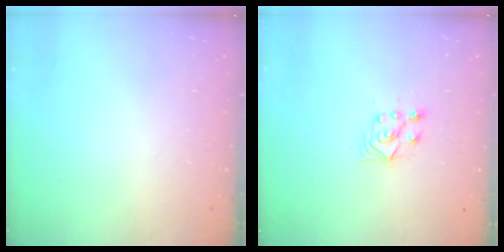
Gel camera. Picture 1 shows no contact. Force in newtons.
{"total": 4.4, "press": 4.2, "slide": 1.0}